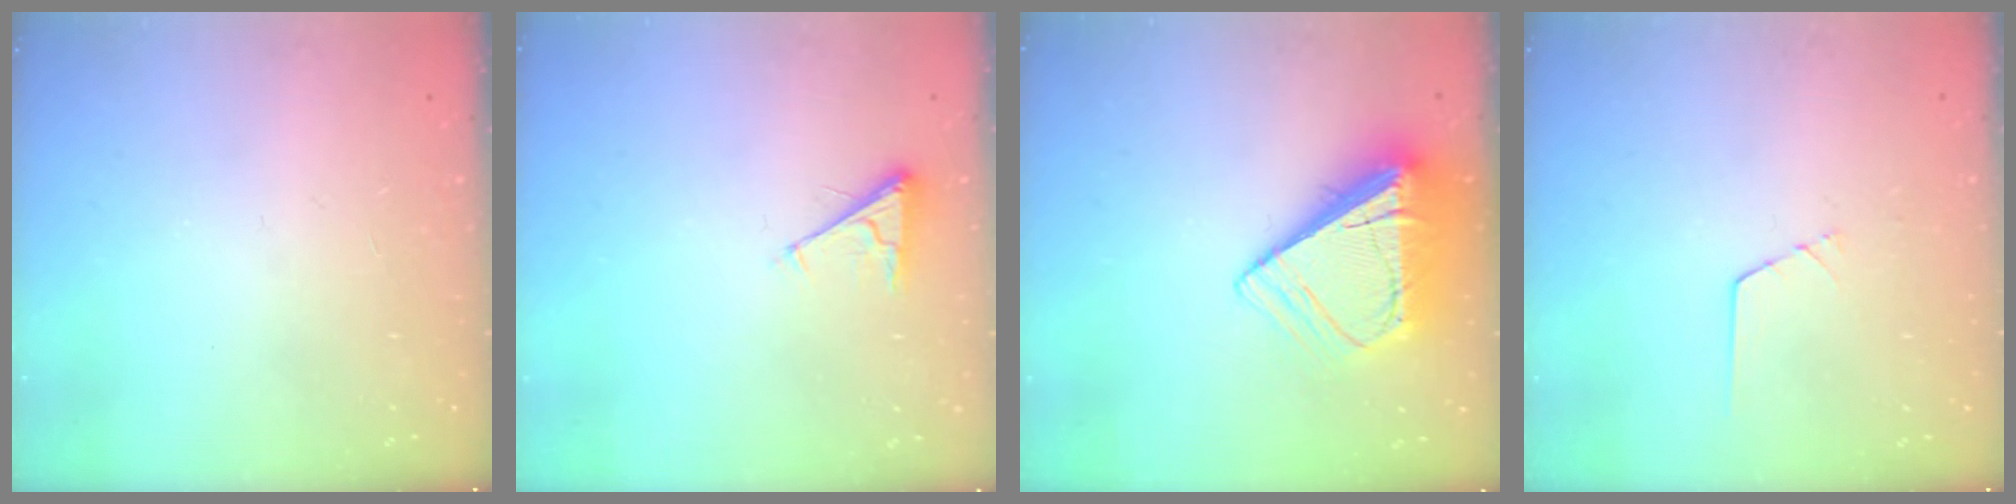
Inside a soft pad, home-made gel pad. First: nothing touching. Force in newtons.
{"total": 2.8, "press": 2.8, "slide": 0.4}
{"total": 12.3, "press": 12.2, "slide": 1.5}
{"total": 1.6, "press": 1.6, "slide": 0.0}